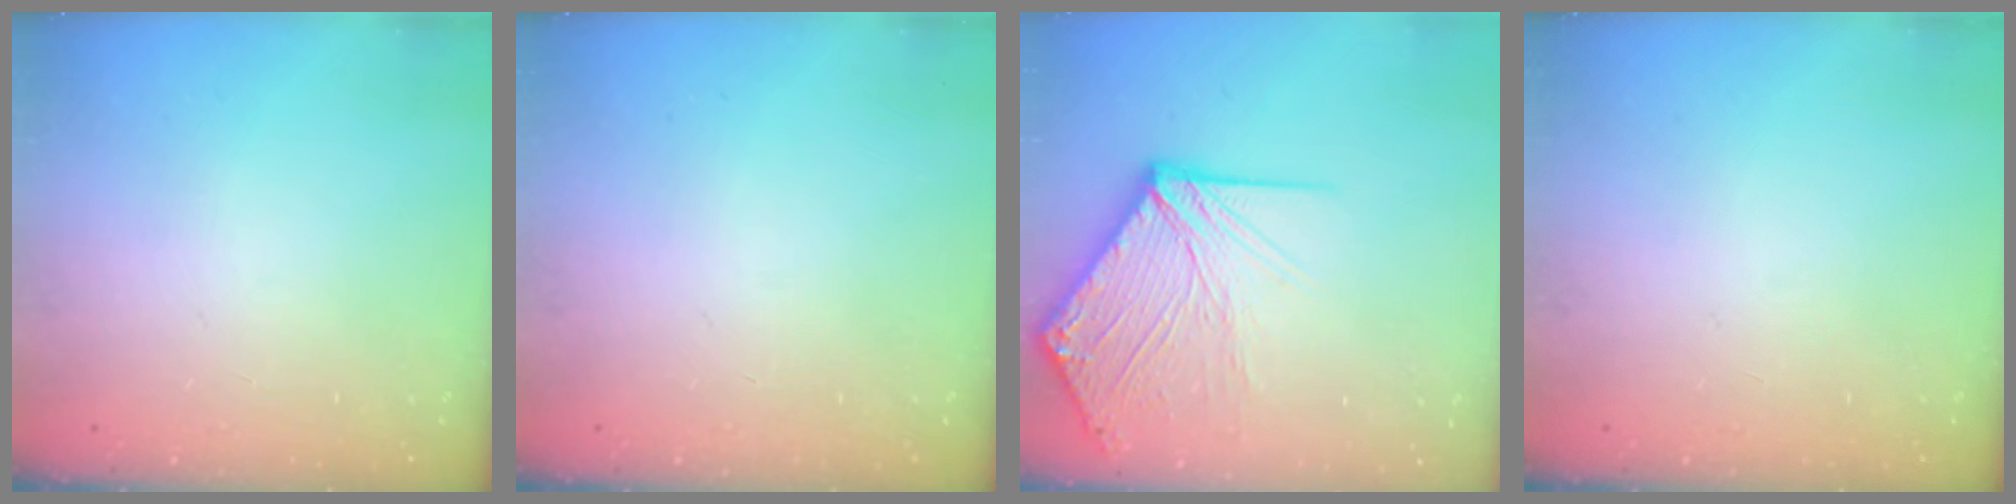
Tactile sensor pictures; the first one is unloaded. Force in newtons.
{"total": 0.0}
{"total": 15.4, "press": 15.3, "slide": 1.8}
{"total": 0.0}